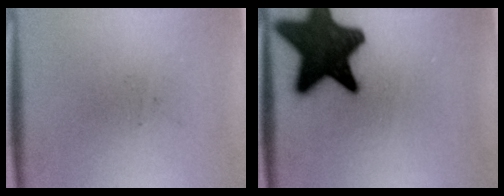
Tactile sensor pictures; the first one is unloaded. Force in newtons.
{"total": 17.2}